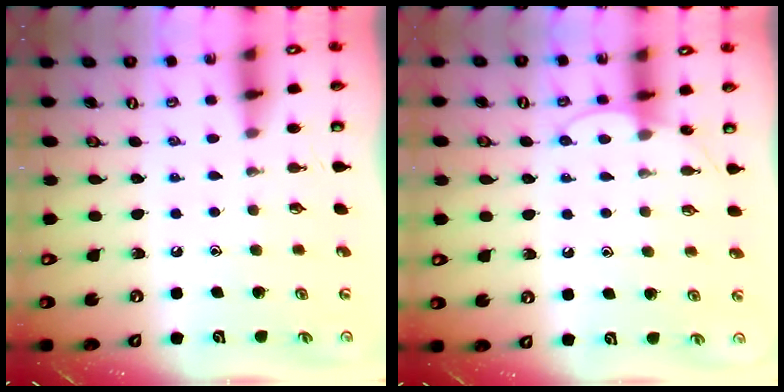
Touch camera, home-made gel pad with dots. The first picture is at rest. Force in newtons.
{"total": 6.1, "press": 6.1, "slide": 0.6}